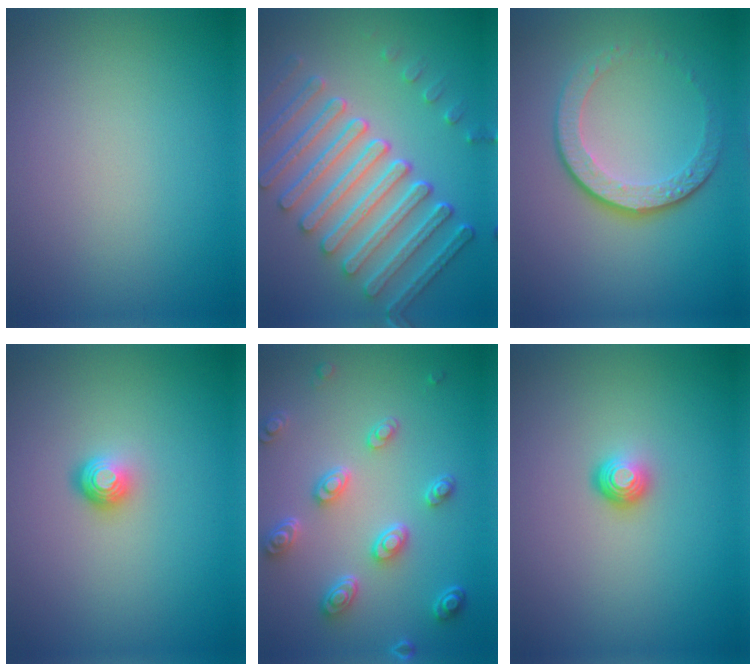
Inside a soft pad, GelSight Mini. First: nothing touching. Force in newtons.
{"total": 8.1, "press": 6.1, "slide": 5.3}
{"total": 4.5, "press": 3.1, "slide": 3.3}
{"total": 1.8, "press": 1.2, "slide": 1.4}
{"total": 4.6, "press": 3.7, "slide": 2.8}
{"total": 1.6, "press": 1.0, "slide": 1.3}